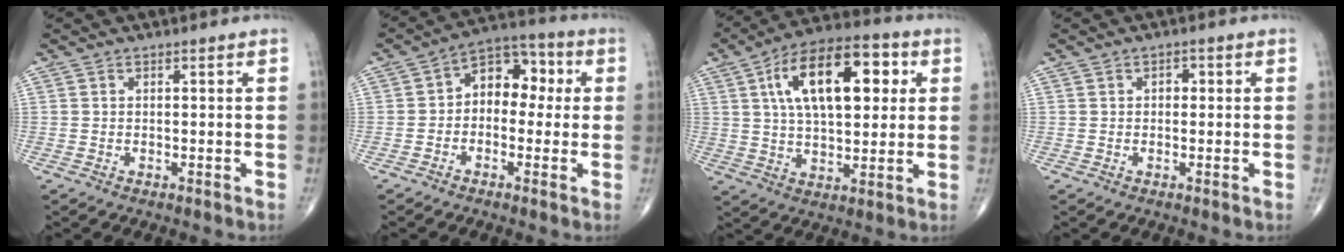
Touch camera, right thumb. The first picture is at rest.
{"total": 9.4, "force": [0.6, 6.5, 6.7], "torque": [-0.059, 0.037, -0.008]}
{"total": 19.0, "force": [5.4, 9.3, 15.7], "torque": [-0.231, 0.010, 0.083]}
{"total": 1.3, "force": [0.2, 1.0, 0.8], "torque": [-0.002, 0.003, -0.001]}